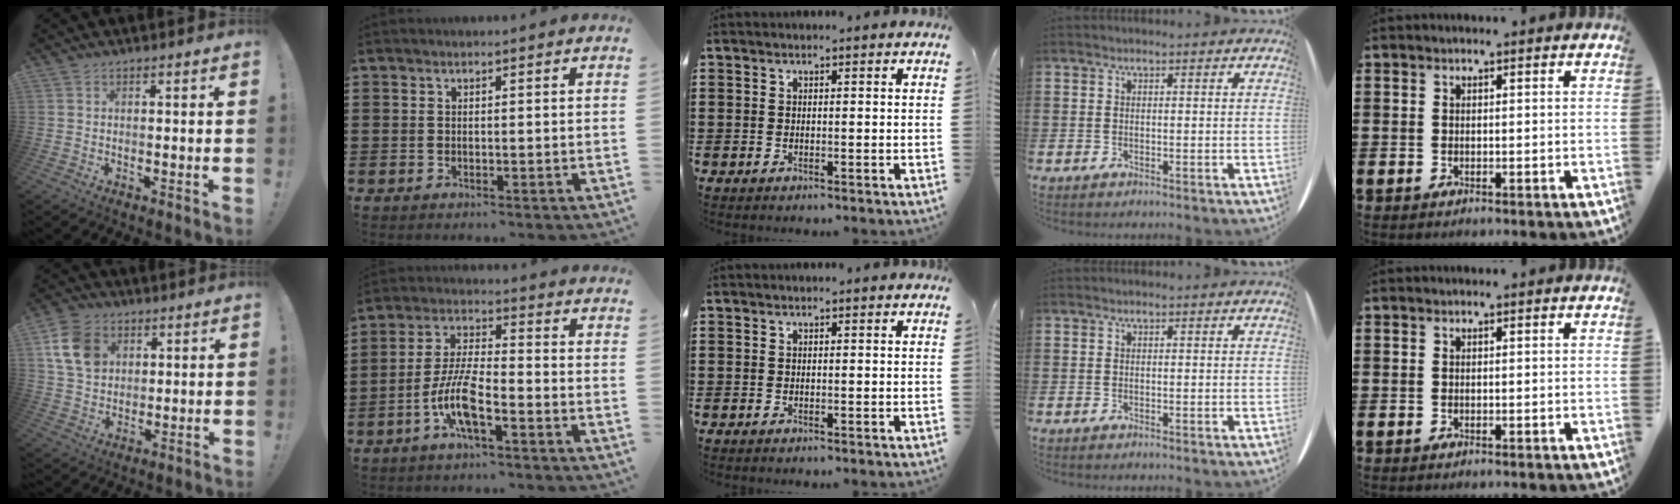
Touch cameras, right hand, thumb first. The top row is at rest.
{"thumb": {"total": 13.0, "force": [4.7, 10.0, 6.8], "torque": [-0.111, -0.008, 0.097]}, "index": {"total": 8.6, "force": [-4.2, 2.0, 7.2], "torque": [-0.171, -0.010, -0.086]}}